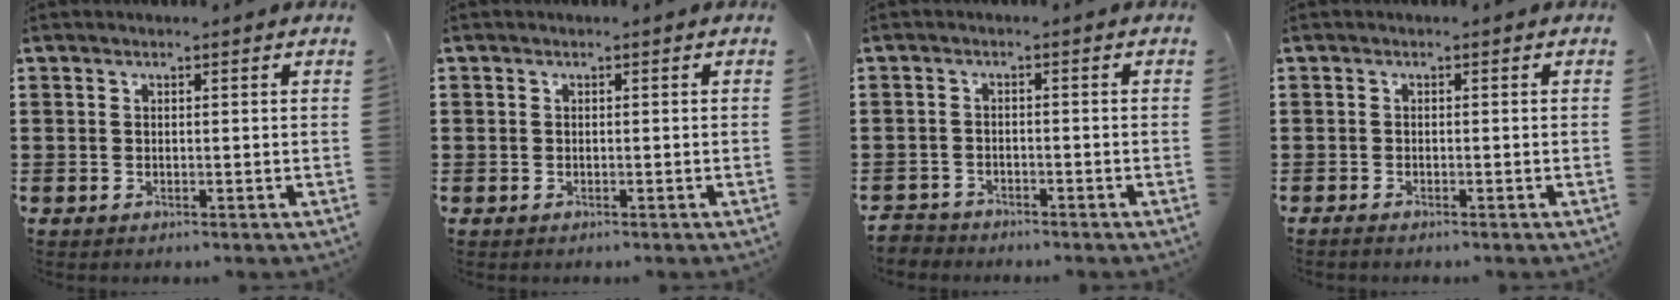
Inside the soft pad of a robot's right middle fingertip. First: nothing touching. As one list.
[{"total": 0.7, "force": [-0.1, 0.7, 0.0], "torque": [-0.002, 0.004, -0.003]}, {"total": 2.3, "force": [-2.2, 0.5, -0.2], "torque": [-0.012, -0.004, -0.053]}, {"total": 0.5, "force": [-0.5, 0.1, 0.1], "torque": [-0.004, -0.004, -0.009]}]